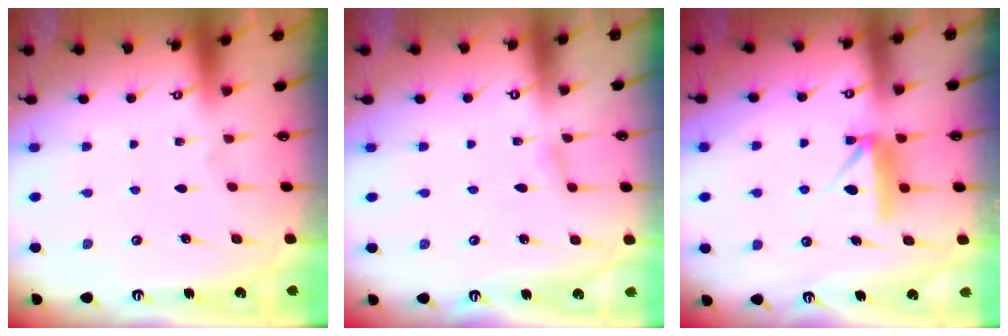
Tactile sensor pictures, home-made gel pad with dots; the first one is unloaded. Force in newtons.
{"total": 2.6, "press": 2.6, "slide": 0.3}
{"total": 8.7, "press": 8.7, "slide": 0.4}